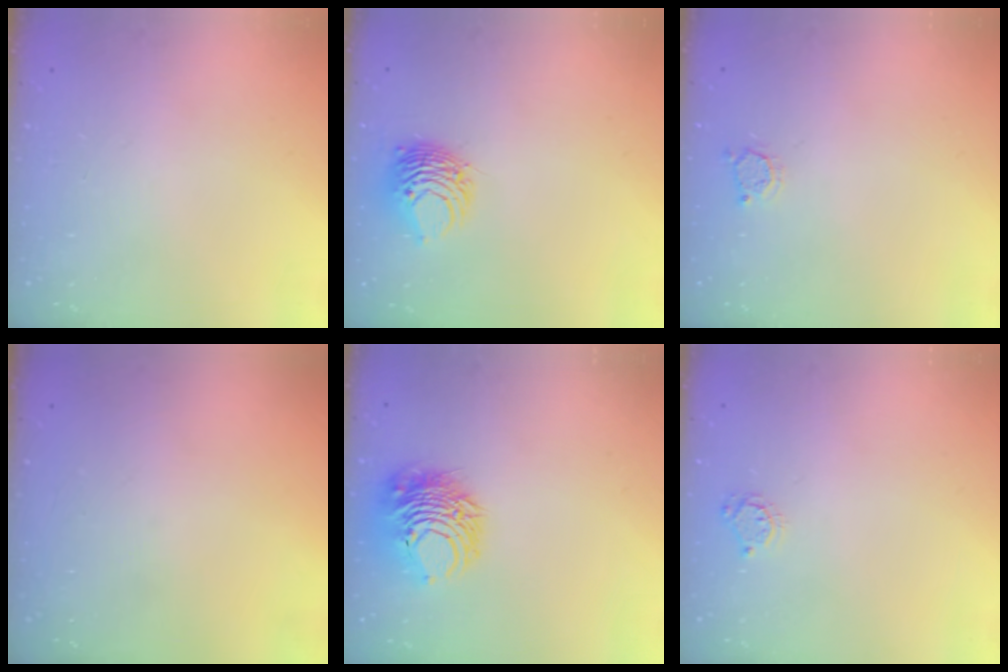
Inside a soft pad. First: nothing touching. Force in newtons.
{"total": 8.0, "press": 7.9, "slide": 1.3}
{"total": 2.5, "press": 2.5, "slide": 0.3}
{"total": 0.0}
{"total": 9.3, "press": 9.3, "slide": 0.3}
{"total": 4.5, "press": 4.5, "slide": 0.4}